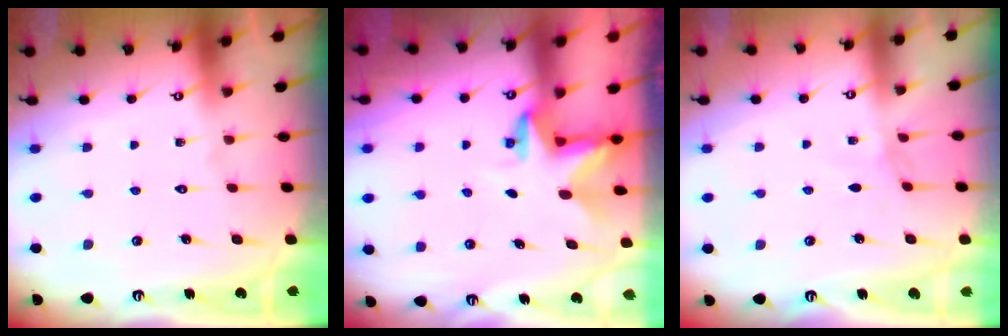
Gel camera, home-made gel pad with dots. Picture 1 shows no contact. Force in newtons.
{"total": 2.9, "press": 2.9, "slide": 0.2}
{"total": 2.2, "press": 2.1, "slide": 0.4}